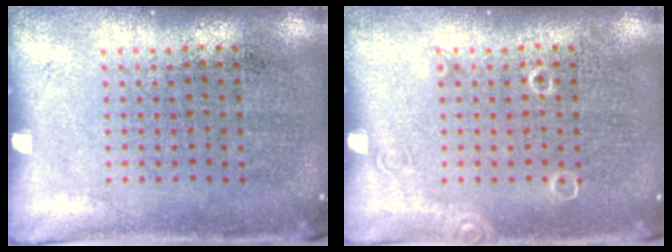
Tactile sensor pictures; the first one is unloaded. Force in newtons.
{"total": 0.9, "press": 0.9, "slide": 0.1}